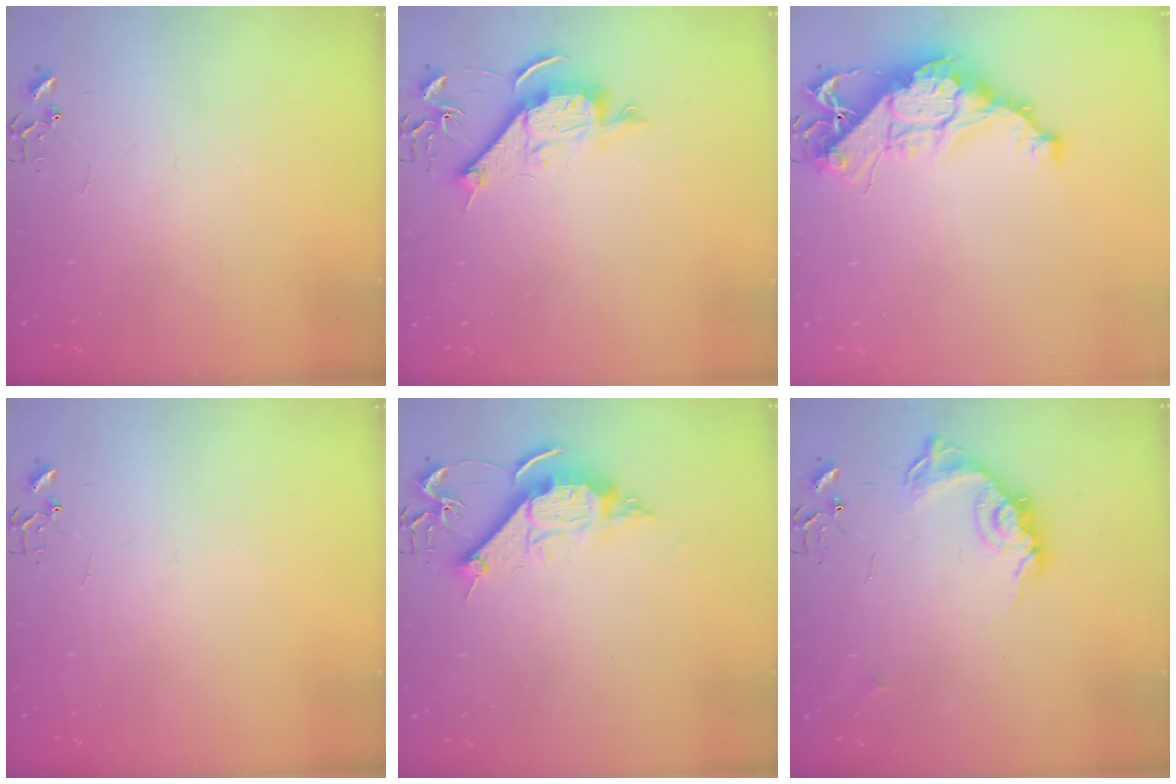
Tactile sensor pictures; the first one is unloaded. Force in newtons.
{"total": 10.4, "press": 10.4, "slide": 0.9}
{"total": 13.4, "press": 13.4, "slide": 1.1}
{"total": 0.0}
{"total": 10.9, "press": 10.9, "slide": 0.7}
{"total": 14.2, "press": 14.2, "slide": 0.6}